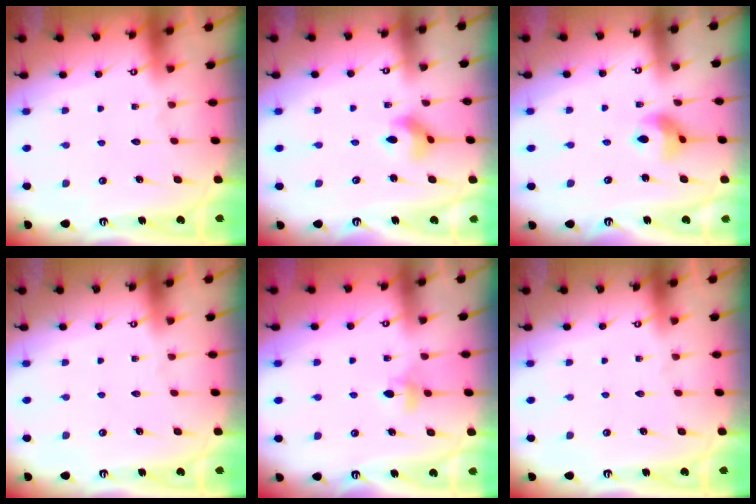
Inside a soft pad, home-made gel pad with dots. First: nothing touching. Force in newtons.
{"total": 4.8, "press": 4.7, "slide": 0.9}
{"total": 7.7, "press": 7.7, "slide": 0.3}
{"total": 0.0}
{"total": 4.0, "press": 3.9, "slide": 0.8}
{"total": 0.0}